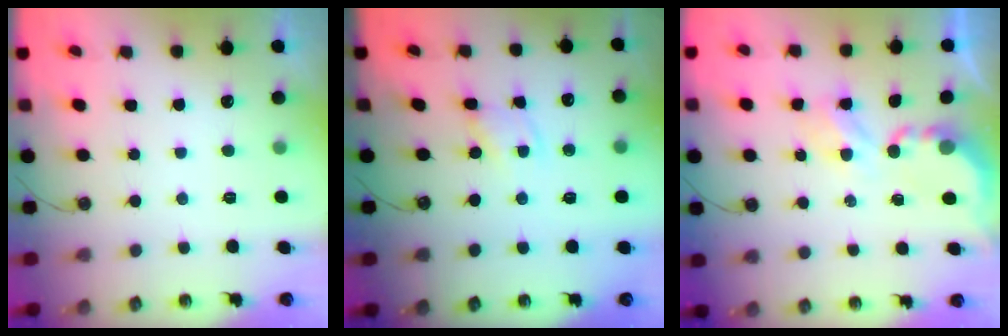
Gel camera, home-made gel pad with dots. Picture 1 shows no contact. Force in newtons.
{"total": 2.7, "press": 2.7, "slide": 0.2}
{"total": 4.5, "press": 4.5, "slide": 0.4}